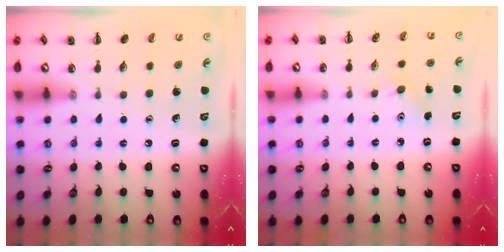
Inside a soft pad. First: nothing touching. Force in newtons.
{"total": 4.9, "press": 4.7, "slide": 1.4}